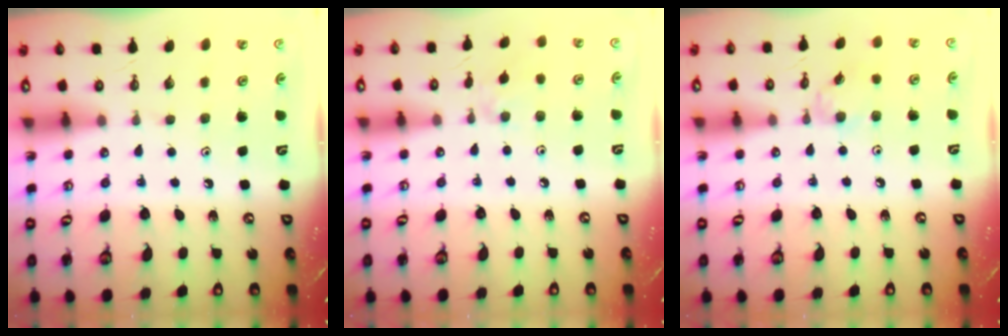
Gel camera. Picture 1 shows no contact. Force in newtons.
{"total": 2.9, "press": 2.8, "slide": 0.5}
{"total": 5.8, "press": 5.8, "slide": 0.4}